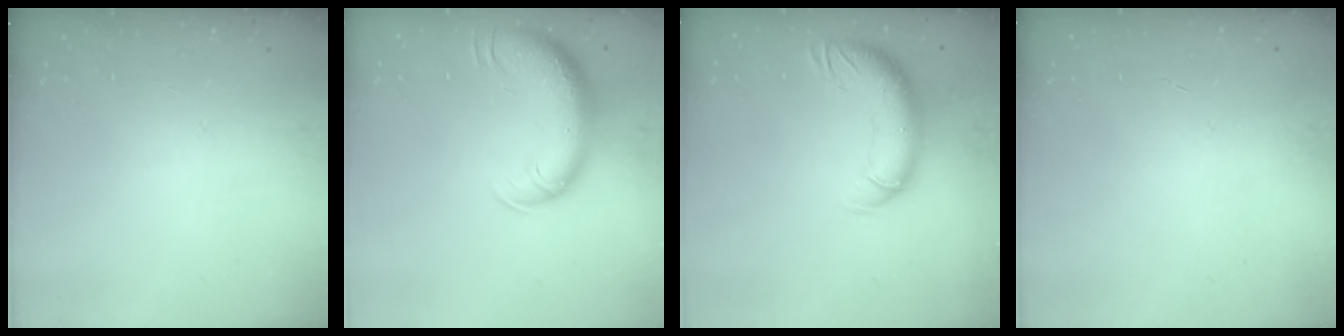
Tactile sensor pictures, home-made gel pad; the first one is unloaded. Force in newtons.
{"total": 13.1, "press": 12.7, "slide": 3.2}
{"total": 13.0, "press": 12.6, "slide": 3.4}
{"total": 0.0}